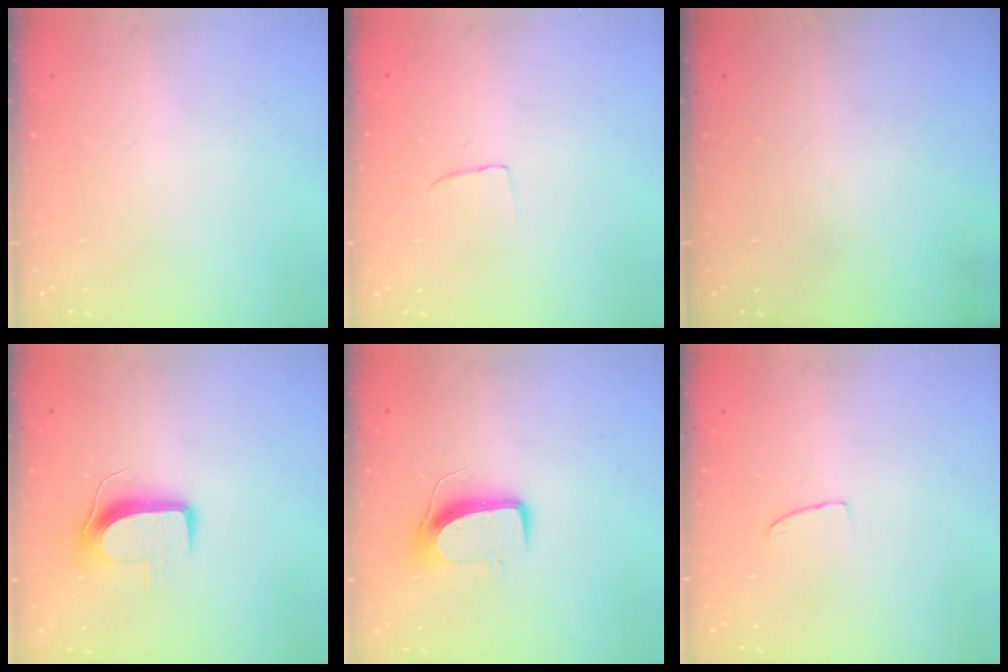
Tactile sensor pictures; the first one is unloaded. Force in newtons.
{"total": 3.1, "press": 3.0, "slide": 0.3}
{"total": 0.0}
{"total": 9.0, "press": 9.0, "slide": 0.2}
{"total": 9.9, "press": 9.8, "slide": 1.1}
{"total": 2.6, "press": 2.6, "slide": 0.2}